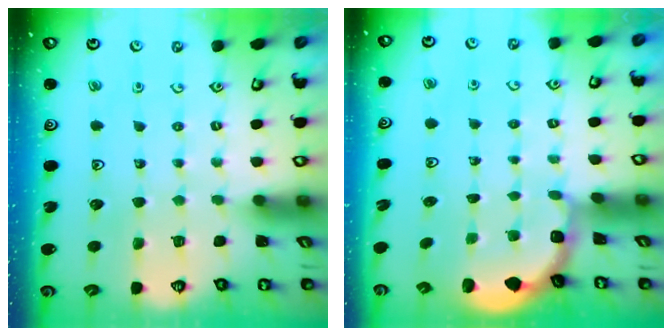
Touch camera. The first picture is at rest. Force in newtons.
{"total": 1.8, "press": 1.6, "slide": 0.7}